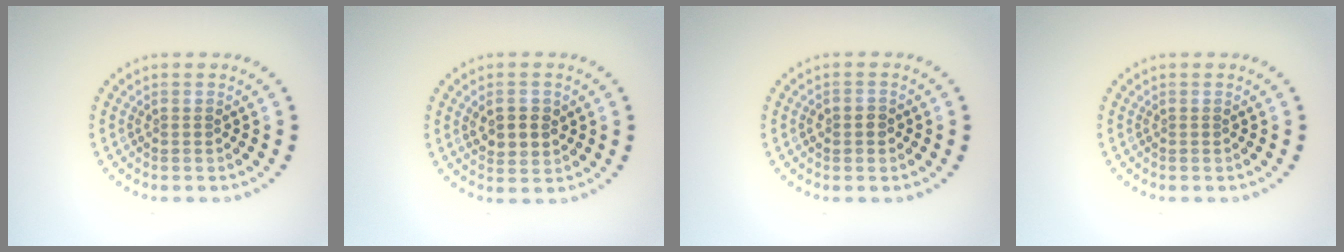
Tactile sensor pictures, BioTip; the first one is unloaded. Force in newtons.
{"total": 3.0, "press": 3.0, "slide": 0.6}
{"total": 1.4, "press": 1.4, "slide": 0.5}
{"total": 0.0}